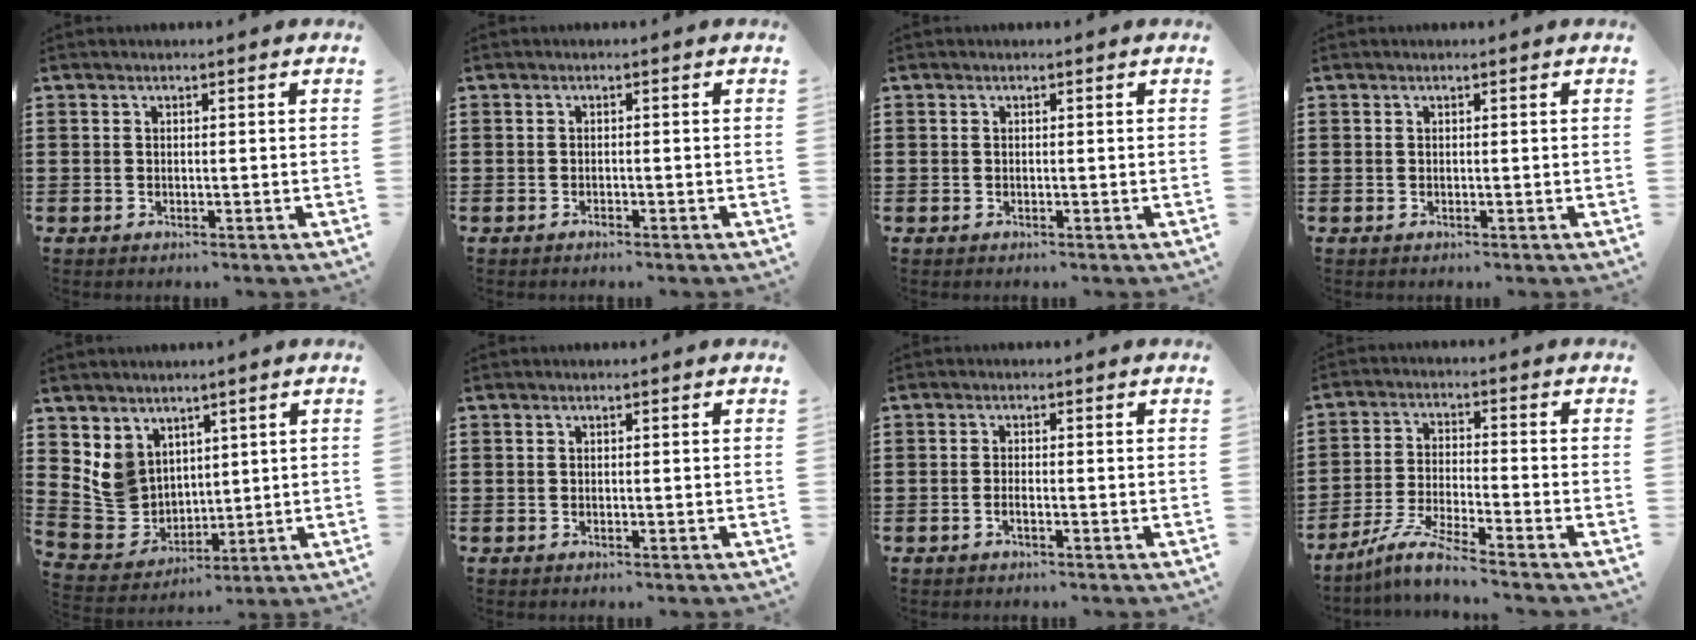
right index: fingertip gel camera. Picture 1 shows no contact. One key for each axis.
{"total": 0.7, "fx": -0.6, "fy": 0.1, "fz": 0.2, "tx": -0.007, "ty": -0.002, "tz": -0.012}
{"total": 0.0}
{"total": 0.0}
{"total": 7.4, "fx": 3.0, "fy": 6.4, "fz": 2.2, "tx": -0.083, "ty": 0.001, "tz": 0.061}
{"total": 0.0}
{"total": 1.1, "fx": -0.6, "fy": 0.0, "fz": 0.9, "tx": -0.020, "ty": -0.008, "tz": -0.008}
{"total": 6.0, "fx": -5.3, "fy": -0.3, "fz": 2.7, "tx": -0.072, "ty": -0.014, "tz": -0.108}